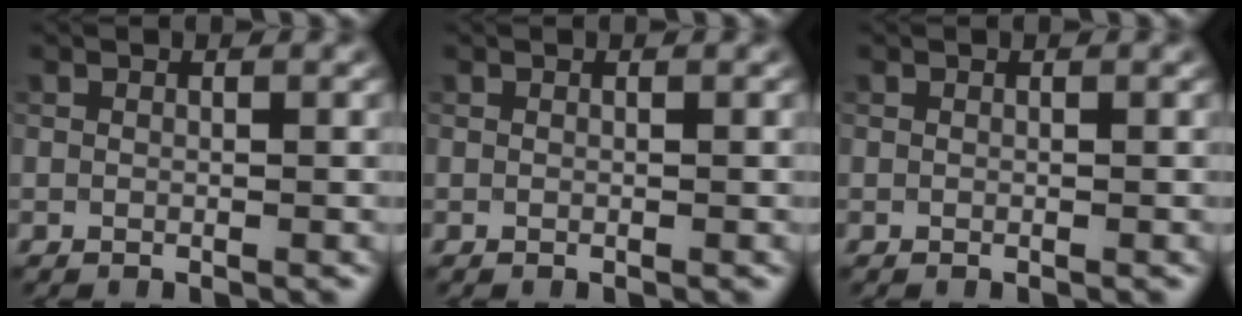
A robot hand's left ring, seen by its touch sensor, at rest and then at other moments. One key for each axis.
{"total": 0.0}
{"total": 0.0}